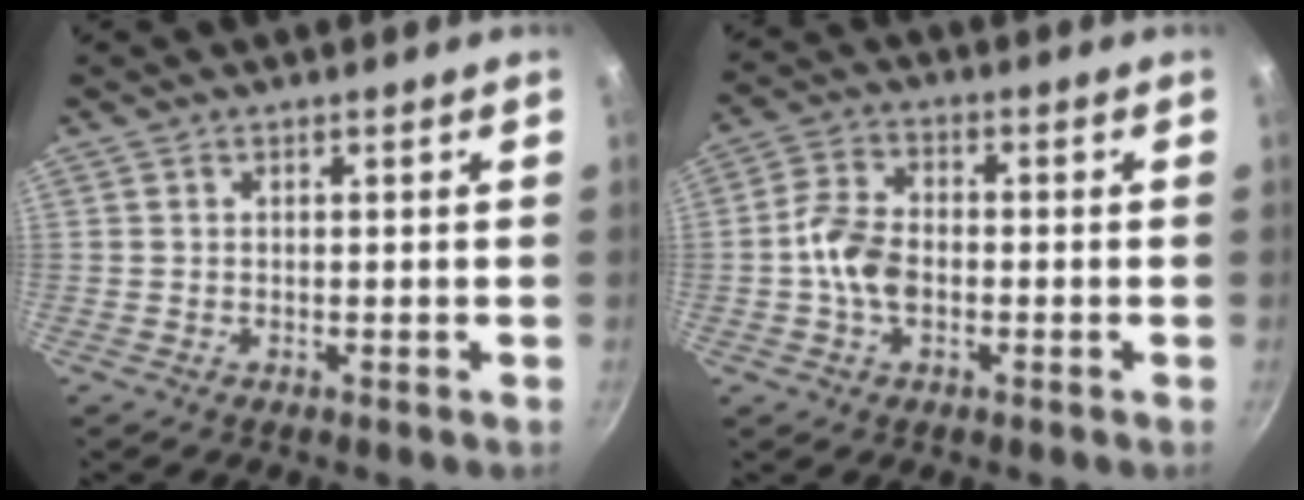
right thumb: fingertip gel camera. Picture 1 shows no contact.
{"total": 7.6, "force": [-1.3, 4.9, 5.6], "torque": [-0.106, 0.027, -0.031]}